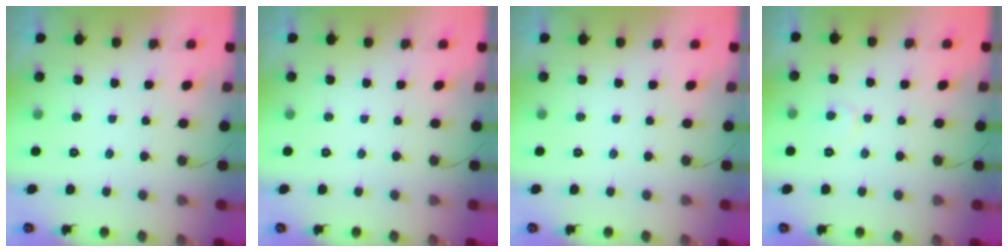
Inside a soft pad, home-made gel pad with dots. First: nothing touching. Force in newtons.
{"total": 0.0}
{"total": 0.0}
{"total": 3.9, "press": 3.9, "slide": 0.4}